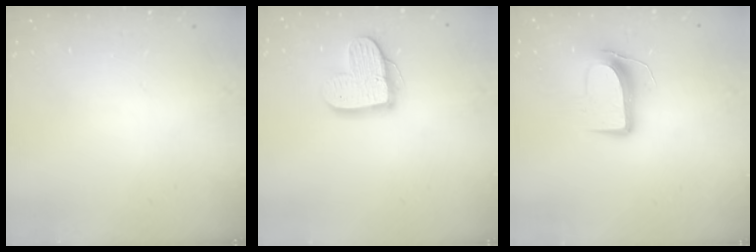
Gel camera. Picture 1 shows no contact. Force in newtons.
{"total": 14.1, "press": 14.0, "slide": 1.1}
{"total": 10.1, "press": 10.1, "slide": 0.9}